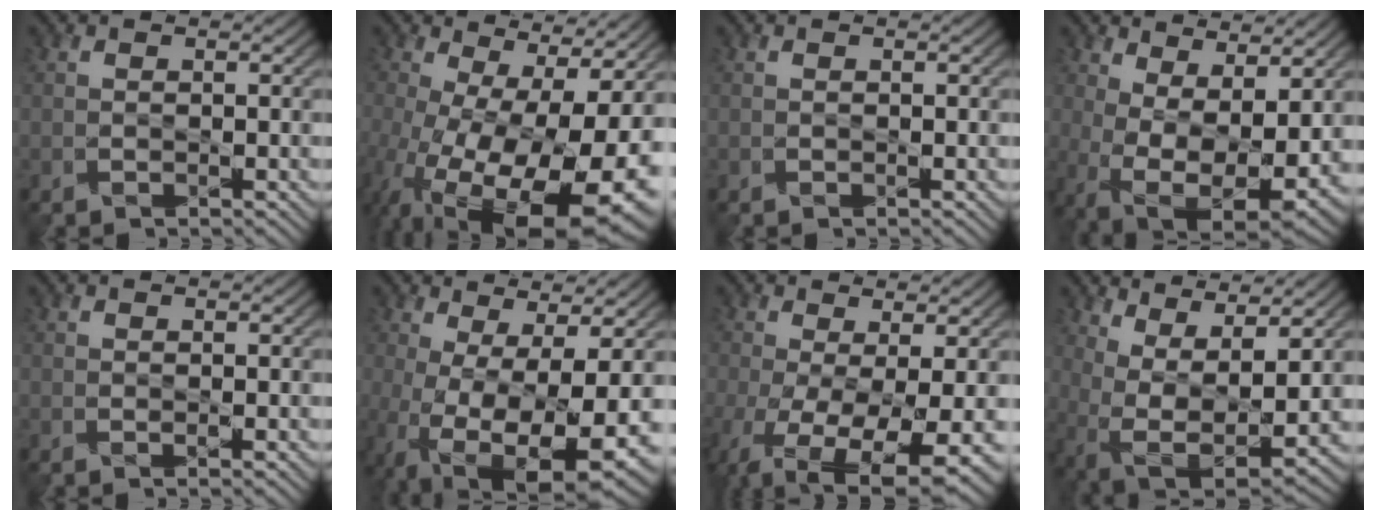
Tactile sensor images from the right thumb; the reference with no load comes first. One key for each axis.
{"total": 19.8, "fx": -5.4, "fy": 9.6, "fz": 16.4, "tx": -0.296, "ty": -0.063, "tz": -0.051}
{"total": 0.0}
{"total": 12.2, "fx": 0.9, "fy": 6.3, "fz": 10.5, "tx": -0.199, "ty": -0.027, "tz": 0.045}
{"total": 0.5, "fx": -0.1, "fy": 0.0, "fz": 0.5, "tx": -0.011, "ty": -0.003, "tz": -0.003}
{"total": 14.7, "fx": -4.9, "fy": 5.8, "fz": 12.6, "tx": -0.243, "ty": -0.044, "tz": -0.055}
{"total": 11.2, "fx": -4.0, "fy": 4.4, "fz": 9.5, "tx": -0.194, "ty": -0.043, "tz": -0.053}
{"total": 9.7, "fx": 3.7, "fy": 4.0, "fz": 8.1, "tx": -0.166, "ty": -0.009, "tz": 0.079}